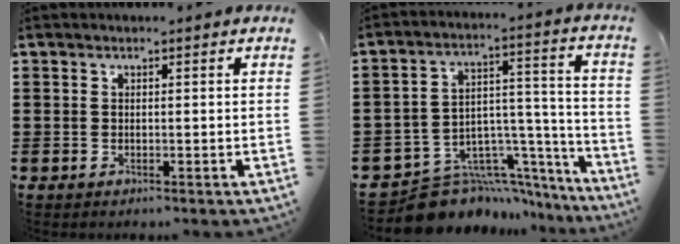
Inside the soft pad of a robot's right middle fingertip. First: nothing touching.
{"total": 9.8, "force": [-8.1, 5.2, 1.9], "torque": [-0.025, 0.024, -0.139]}